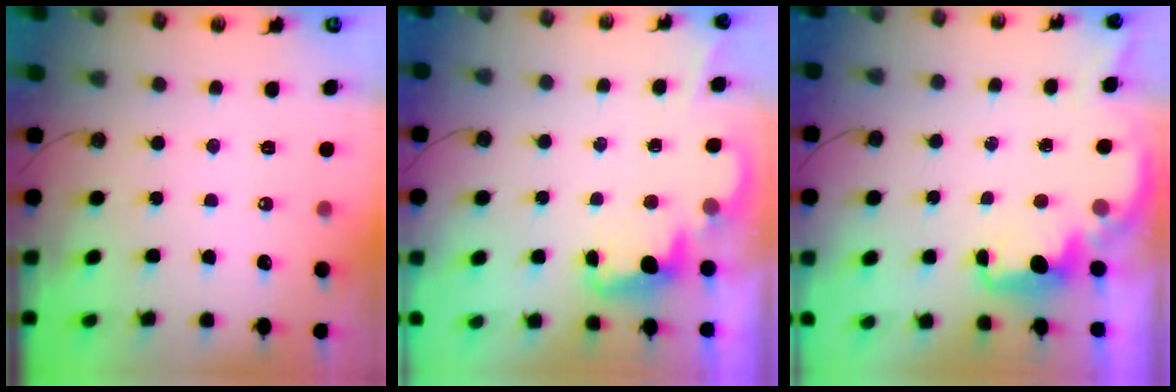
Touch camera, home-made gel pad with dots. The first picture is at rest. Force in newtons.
{"total": 2.5, "press": 2.4, "slide": 0.5}
{"total": 2.1, "press": 2.0, "slide": 0.8}